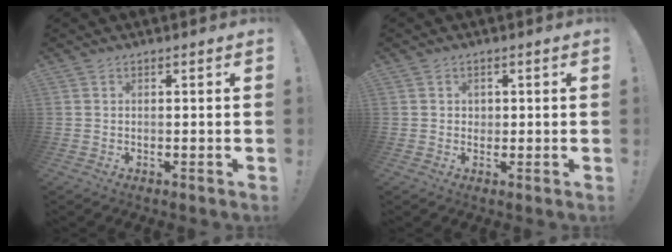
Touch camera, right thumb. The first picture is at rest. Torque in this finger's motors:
{"motor_torque": [-0.06, -0.20, -0.07, 0.18, 0.00]}